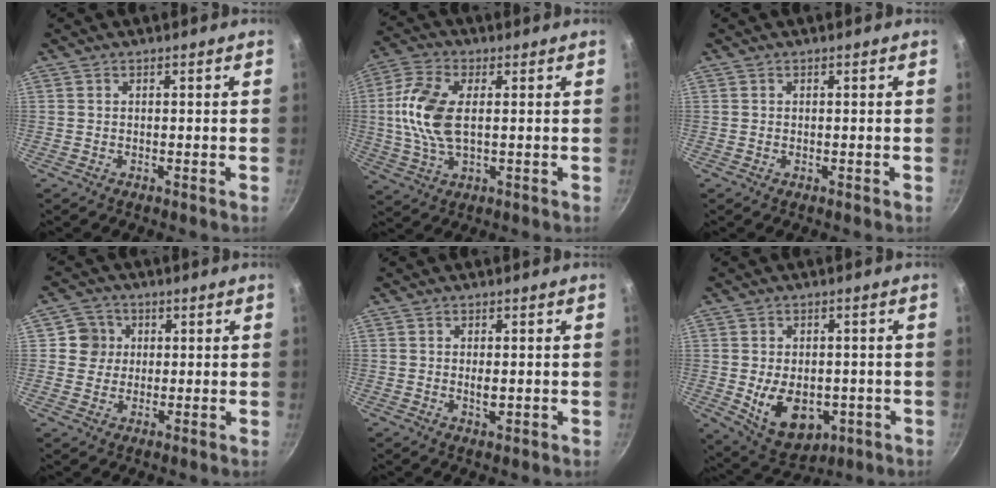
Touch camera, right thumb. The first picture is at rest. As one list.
[{"total": 11.8, "force": [1.0, 5.9, 10.1], "torque": [-0.228, 0.005, 0.020]}, {"total": 0.0}, {"total": 5.4, "force": [0.8, 5.3, 1.0], "torque": [0.016, 0.006, 0.009]}, {"total": 1.0, "force": [-0.2, 0.6, 0.9], "torque": [-0.013, -0.002, -0.003]}, {"total": 11.8, "force": [-2.7, 7.9, 8.3], "torque": [-0.112, 0.001, -0.021]}]